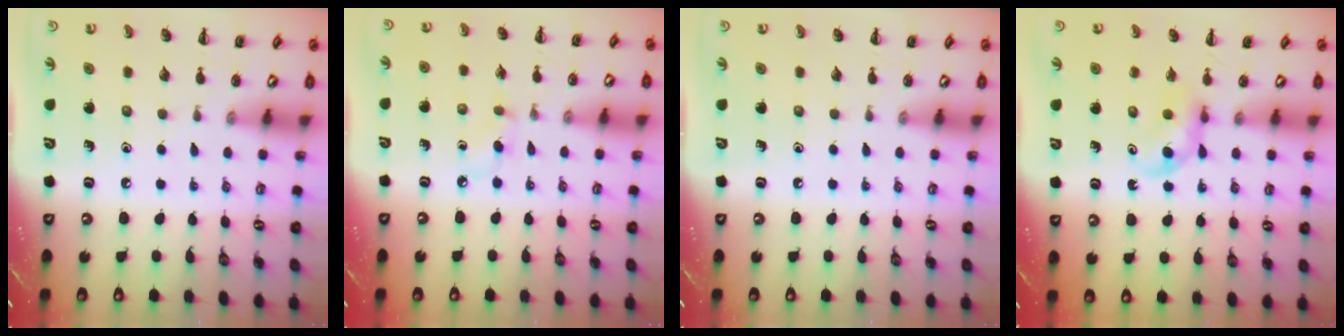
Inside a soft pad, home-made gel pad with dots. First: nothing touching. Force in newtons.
{"total": 3.3, "press": 3.0, "slide": 1.4}
{"total": 0.0}
{"total": 4.3, "press": 4.0, "slide": 1.4}